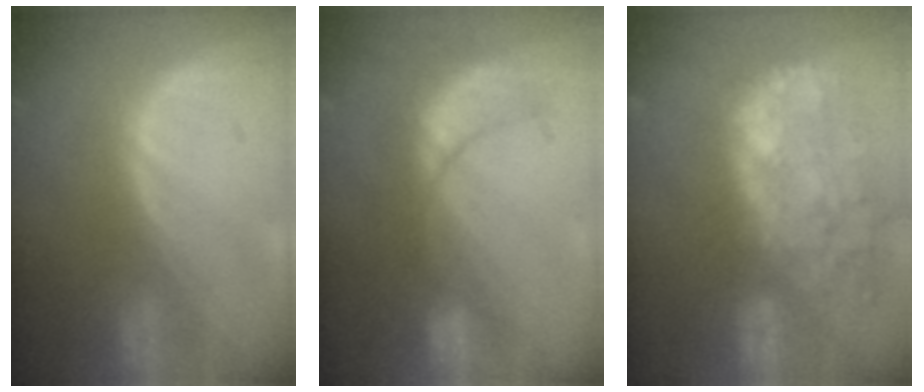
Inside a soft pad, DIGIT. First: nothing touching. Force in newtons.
{"total": 8.4, "press": 7.8, "slide": 3.1}
{"total": 14.4, "press": 11.7, "slide": 8.4}